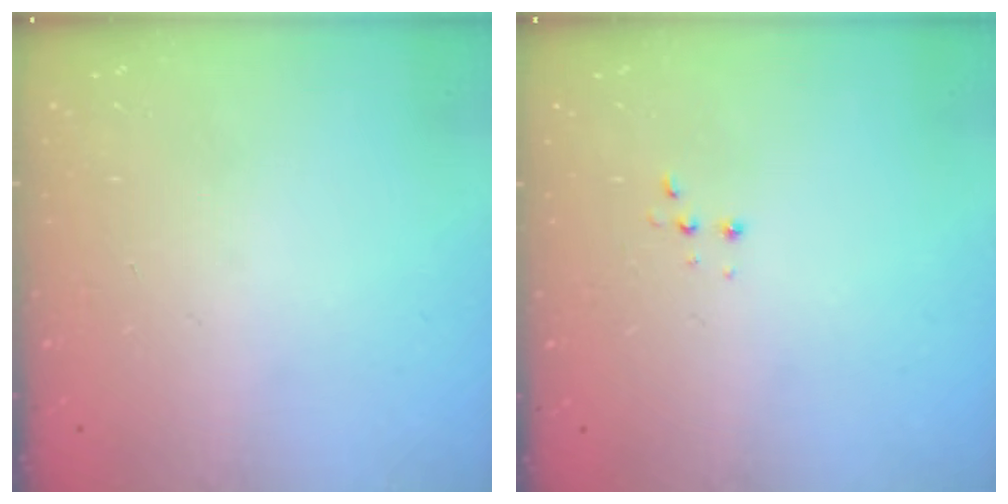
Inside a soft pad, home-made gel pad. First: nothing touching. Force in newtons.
{"total": 2.7, "press": 2.7, "slide": 0.5}